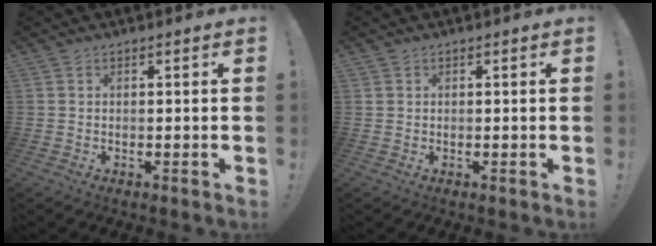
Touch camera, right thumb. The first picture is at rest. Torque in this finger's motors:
{"motor_torque": [-0.30, 0.25, 0.37, -0.08, 0.01]}